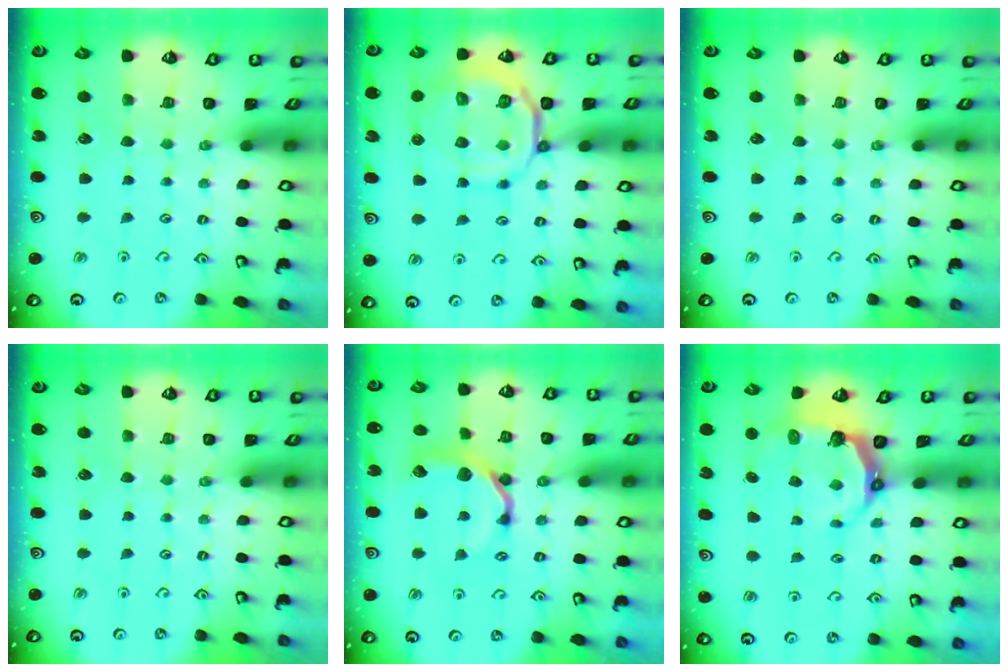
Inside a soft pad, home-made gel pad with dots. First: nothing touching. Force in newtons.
{"total": 10.2, "press": 10.0, "slide": 1.8}
{"total": 0.0}
{"total": 0.0}
{"total": 10.6, "press": 10.6, "slide": 1.3}
{"total": 6.5, "press": 5.0, "slide": 4.1}